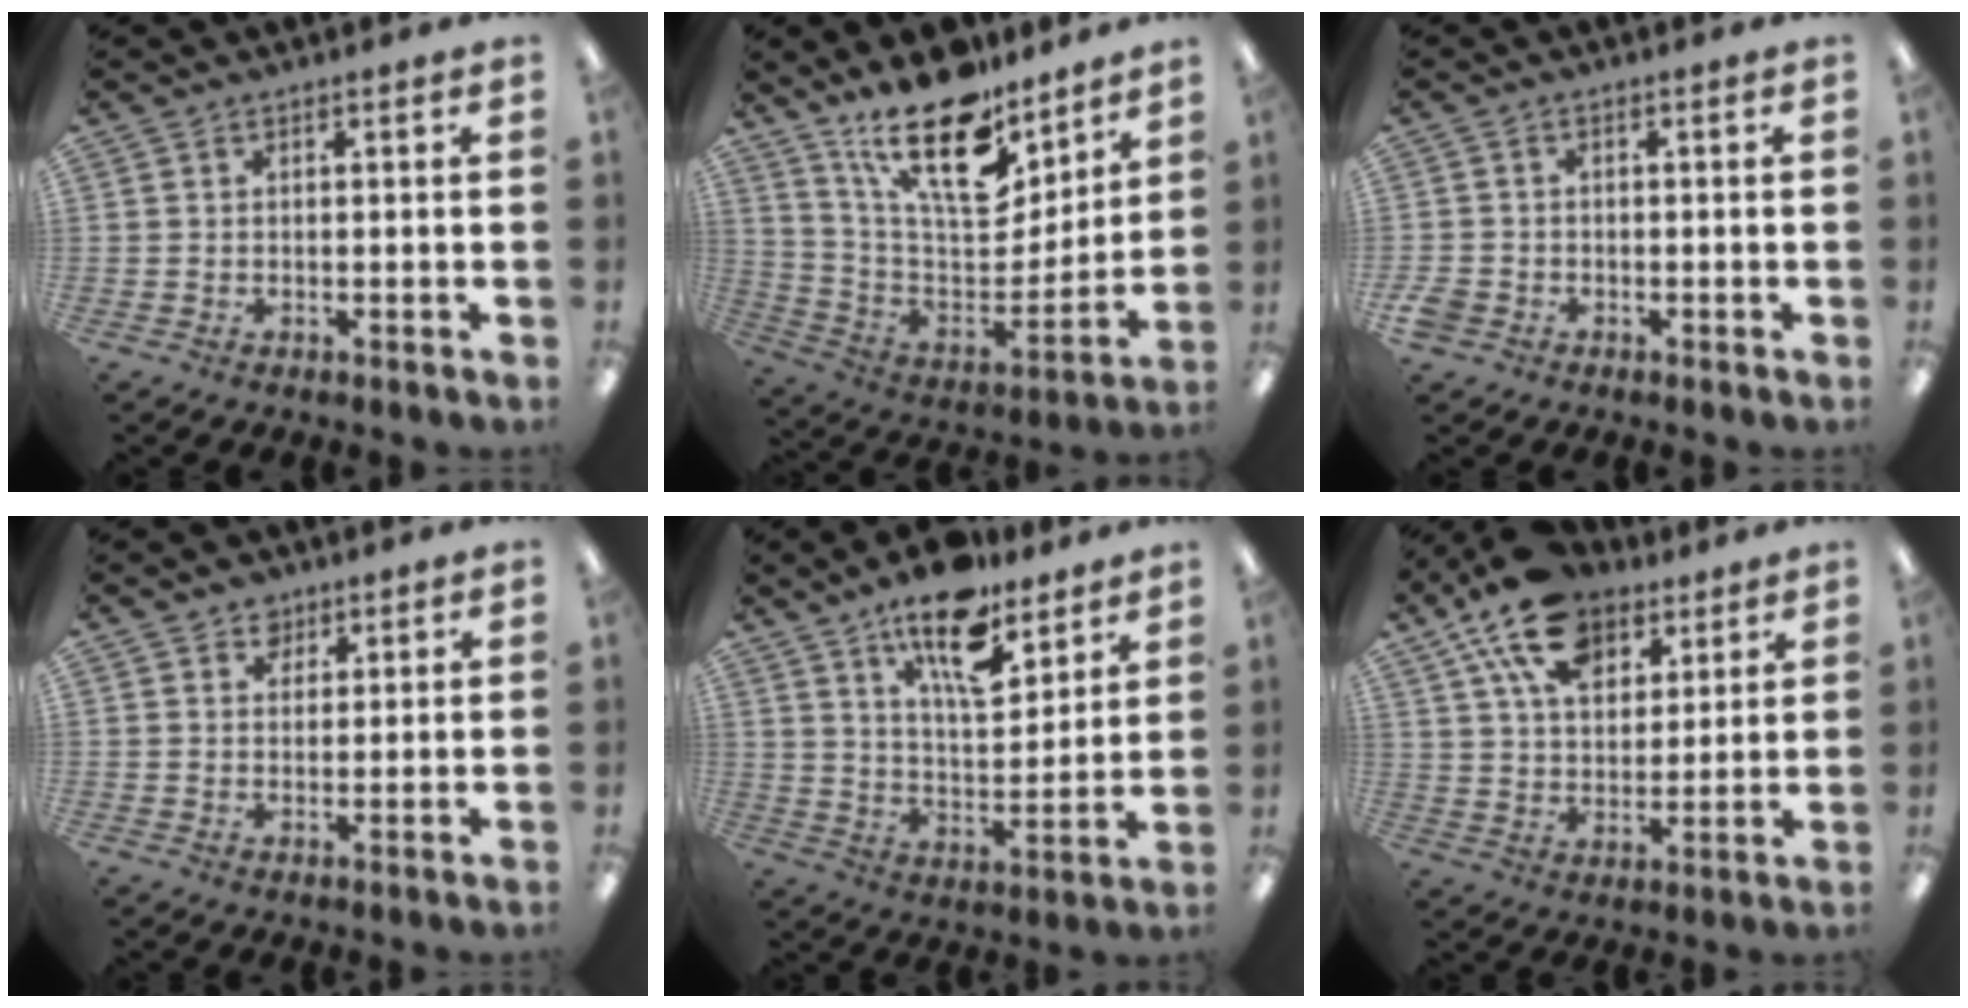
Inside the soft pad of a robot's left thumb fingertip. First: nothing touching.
{"total": 21.5, "force": [15.3, 8.4, 12.6], "torque": [-0.213, -0.105, 0.269]}
{"total": 2.9, "force": [-1.6, 2.2, 1.0], "torque": [-0.021, 0.007, -0.031]}
{"total": 3.7, "force": [2.6, 2.5, 0.6], "torque": [0.003, -0.008, 0.043]}
{"total": 15.3, "force": [11.1, 5.8, 8.7], "torque": [-0.135, -0.060, 0.189]}
{"total": 16.6, "force": [10.5, 9.6, 8.6], "torque": [-0.147, -0.043, 0.192]}